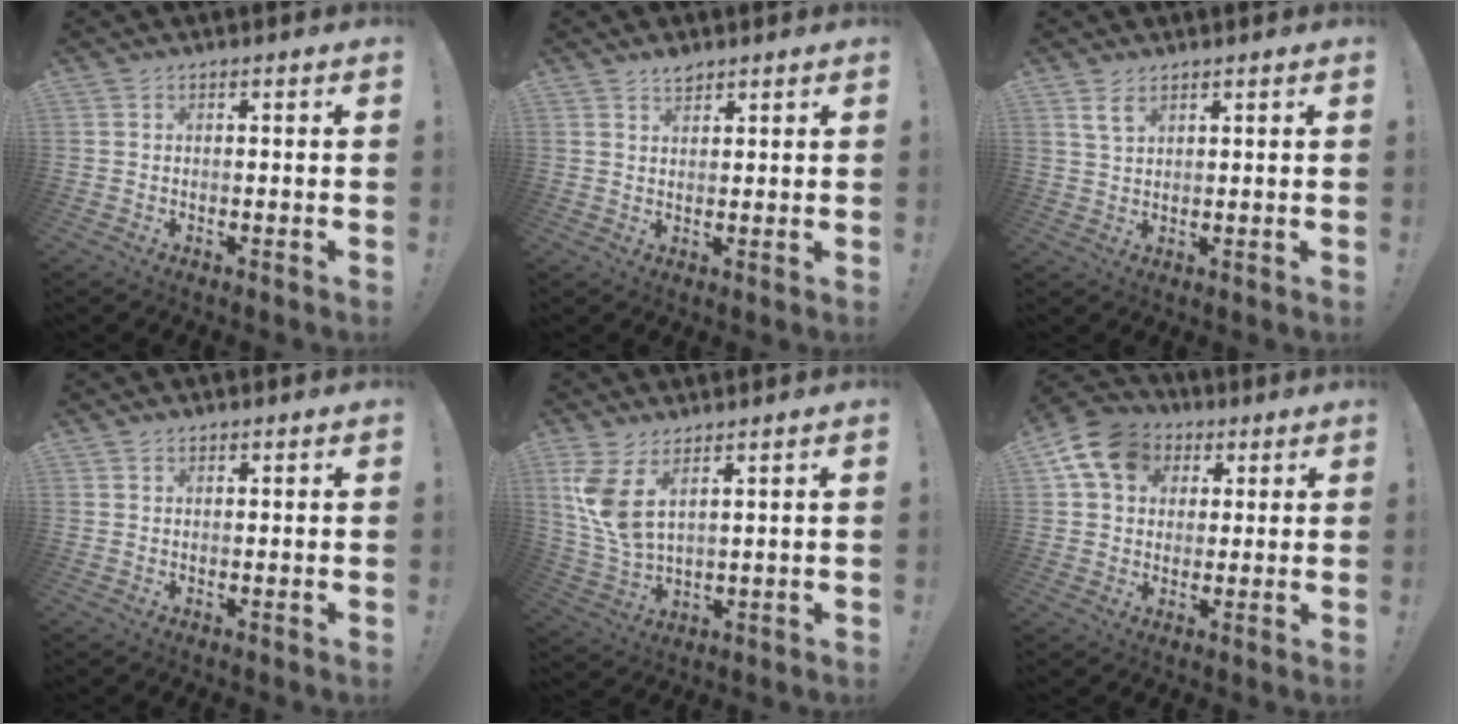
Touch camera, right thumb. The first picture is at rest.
{"total": 2.9, "force": [2.6, 1.2, 0.8], "torque": [-0.003, -0.017, 0.045]}
{"total": 4.3, "force": [2.7, 2.2, 2.5], "torque": [-0.037, -0.011, 0.050]}
{"total": 0.7, "force": [0.6, 0.4, 0.2], "torque": [0.001, -0.003, 0.011]}
{"total": 9.2, "force": [4.8, 3.6, 7.0], "torque": [-0.151, -0.035, 0.092]}
{"total": 13.0, "force": [4.6, 10.3, 6.4], "torque": [-0.094, -0.011, 0.095]}